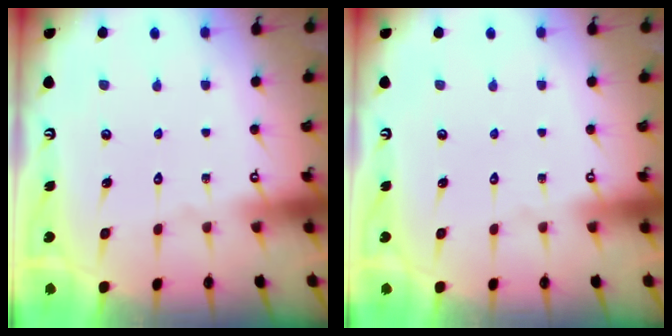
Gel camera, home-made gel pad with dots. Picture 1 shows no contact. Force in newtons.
{"total": 0.0}